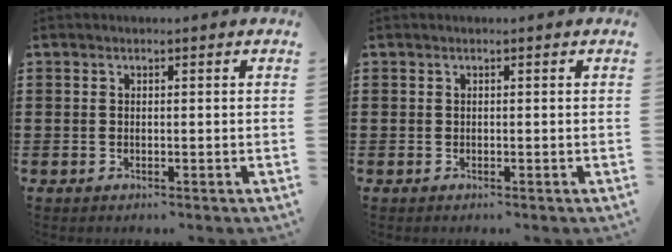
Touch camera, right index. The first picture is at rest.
{"total": 0.0}